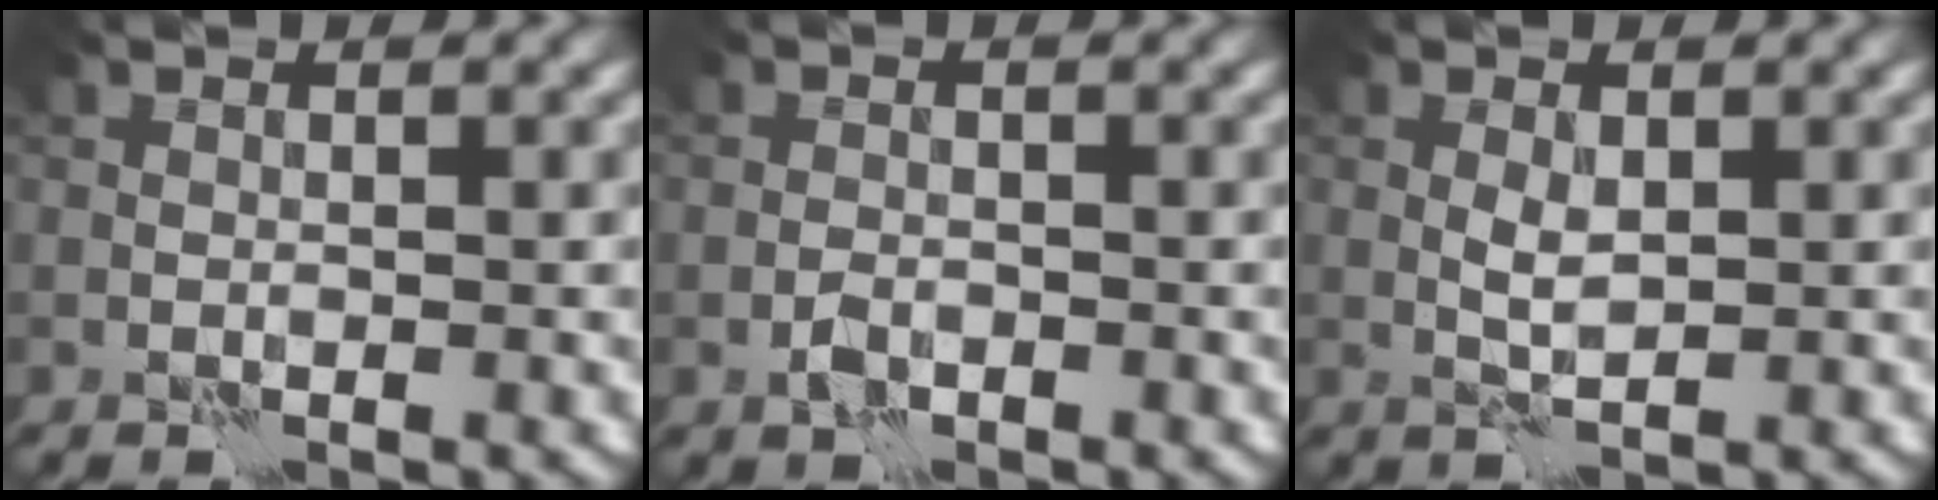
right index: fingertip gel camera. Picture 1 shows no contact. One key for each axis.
{"total": 1.5, "fx": -0.8, "fy": 0.8, "fz": 0.9, "tx": -0.018, "ty": 0.002, "tz": -0.018}
{"total": 1.5, "fx": 0.3, "fy": 0.7, "fz": 1.3, "tx": -0.029, "ty": 0.004, "tz": 0.009}